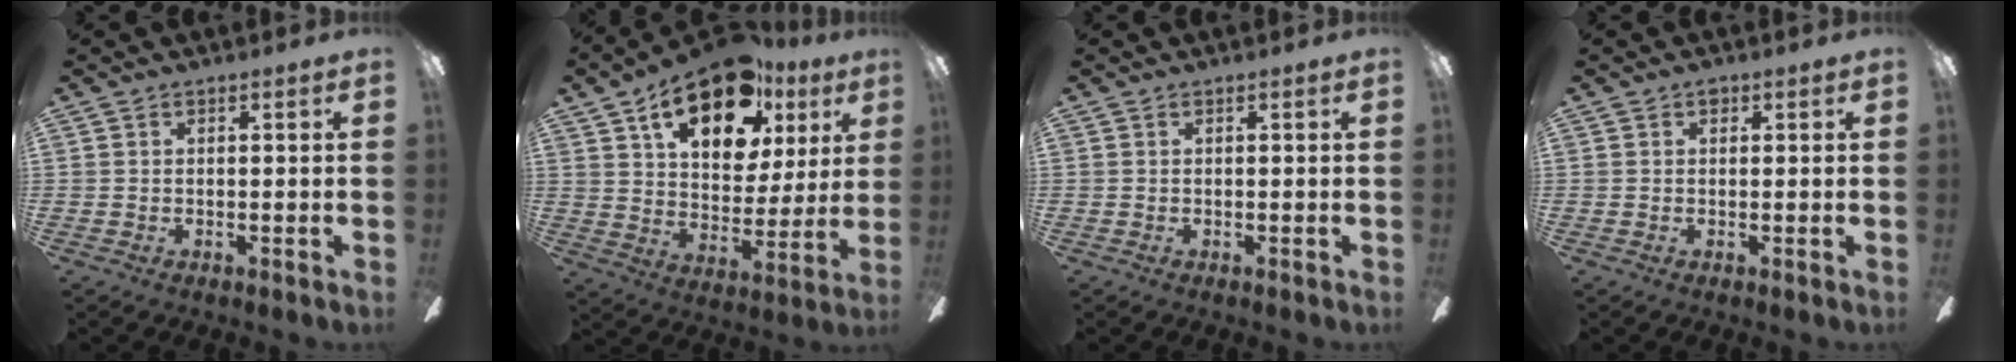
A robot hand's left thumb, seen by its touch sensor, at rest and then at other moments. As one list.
[{"total": 22.4, "force": [13.2, 11.5, 13.9], "torque": [-0.210, -0.059, 0.224]}, {"total": 0.0}, {"total": 1.1, "force": [0.6, 0.8, 0.6], "torque": [-0.004, 0.001, 0.008]}]